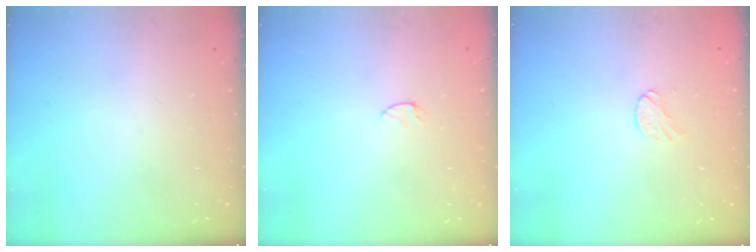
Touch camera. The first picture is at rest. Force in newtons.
{"total": 2.9, "press": 2.9, "slide": 0.3}
{"total": 4.4, "press": 4.4, "slide": 0.4}